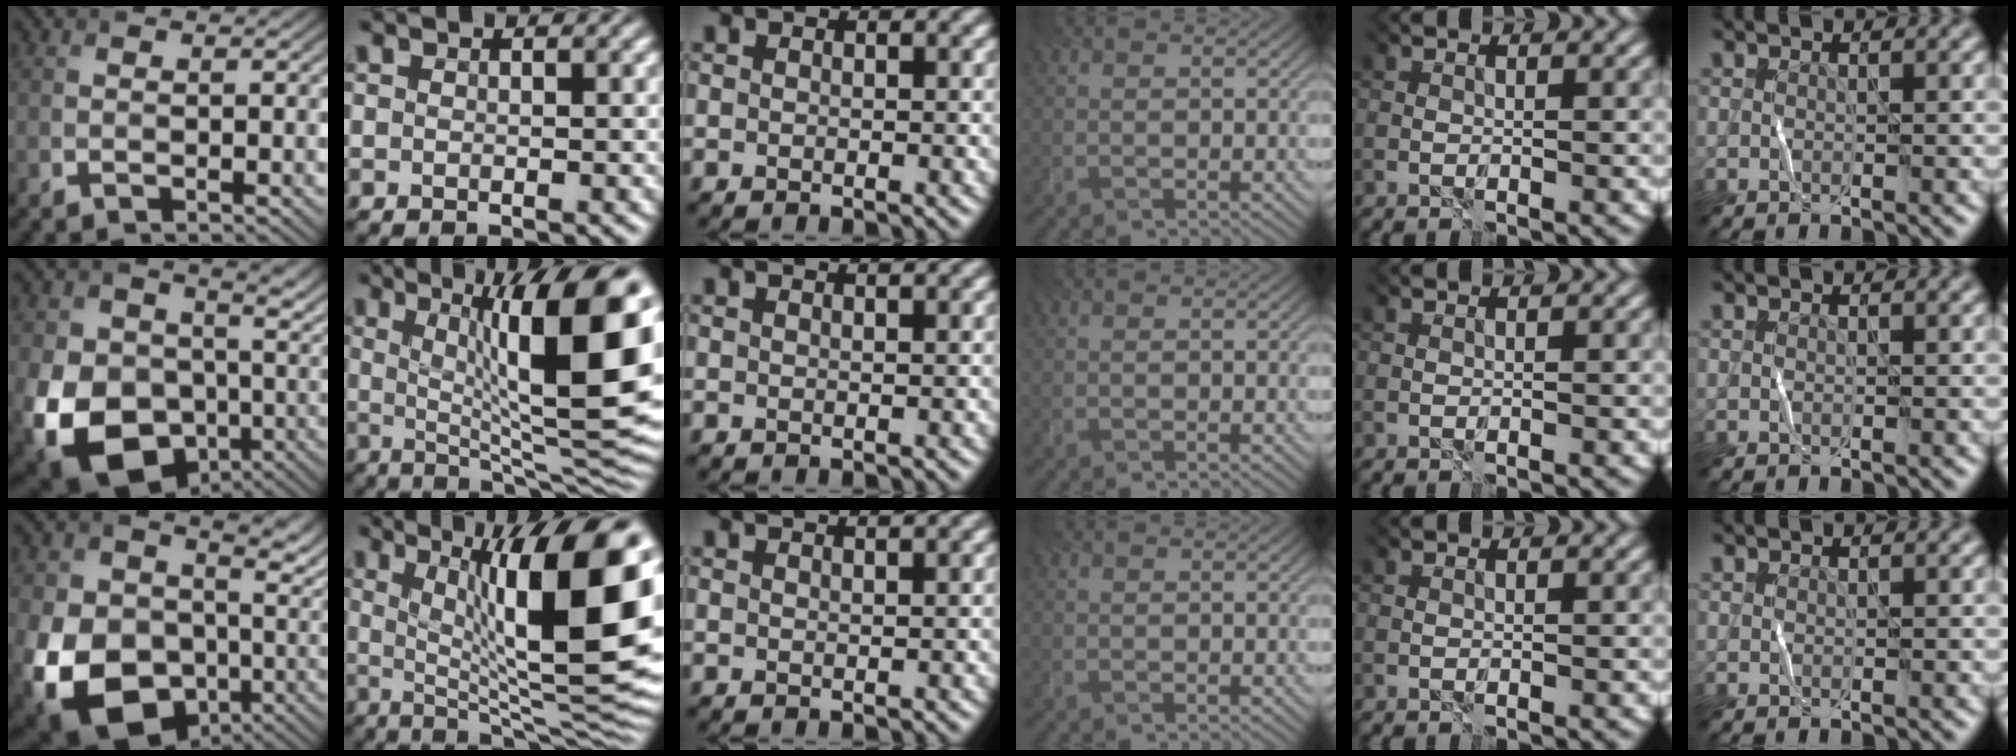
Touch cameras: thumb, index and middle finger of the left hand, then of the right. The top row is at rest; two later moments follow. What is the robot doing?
{"motion": "fold", "object": "bandana"}